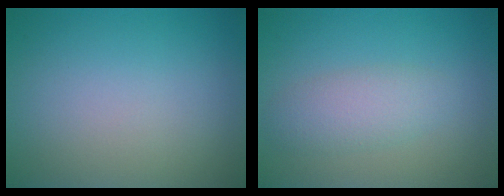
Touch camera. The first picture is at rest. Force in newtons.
{"total": 2.7, "press": 2.7, "slide": 0.0}